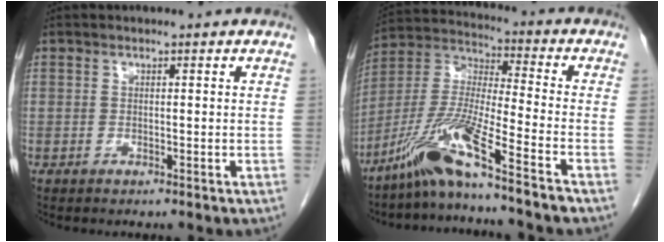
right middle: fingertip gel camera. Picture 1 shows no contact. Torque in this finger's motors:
{"motor_torque": [1.11, -1.03, 0.26, 0.10]}